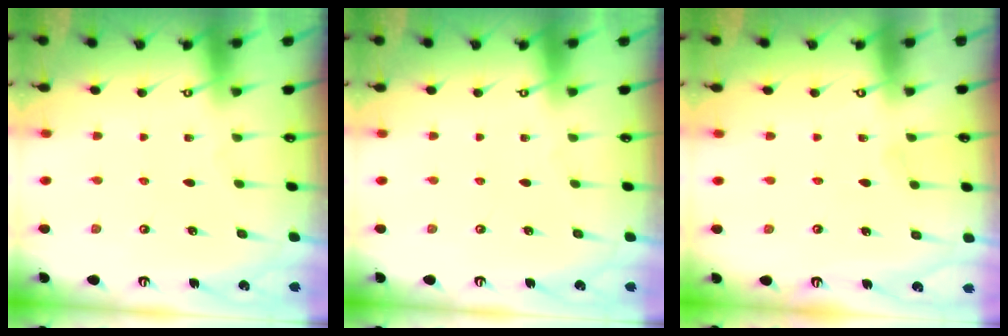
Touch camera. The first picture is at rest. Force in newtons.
{"total": 0.0}
{"total": 3.9, "press": 3.9, "slide": 0.5}